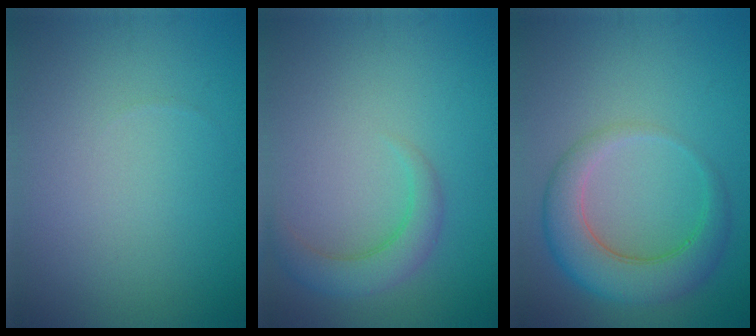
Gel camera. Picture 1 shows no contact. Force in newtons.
{"total": 2.8, "press": 2.8, "slide": 0.3}
{"total": 5.7, "press": 5.7, "slide": 0.2}